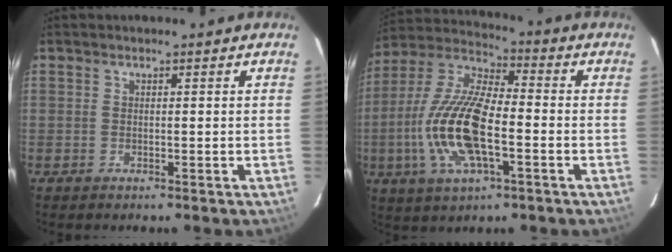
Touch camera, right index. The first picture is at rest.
{"total": 17.2, "force": [-4.0, 6.1, 15.5], "torque": [-0.326, -0.004, -0.082]}